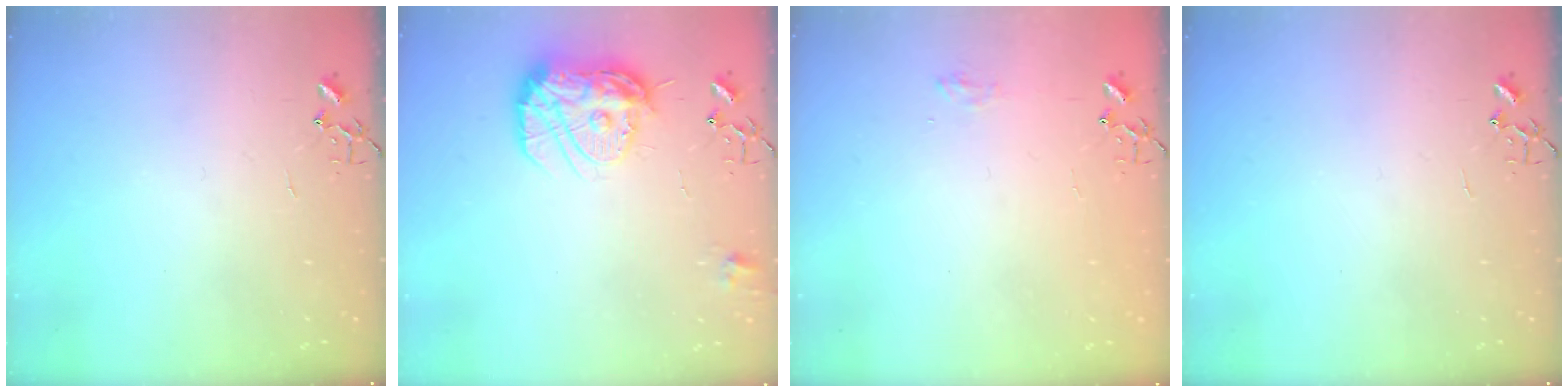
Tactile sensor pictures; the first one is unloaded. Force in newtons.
{"total": 15.7, "press": 15.7, "slide": 1.4}
{"total": 6.0, "press": 5.9, "slide": 0.8}
{"total": 0.0}